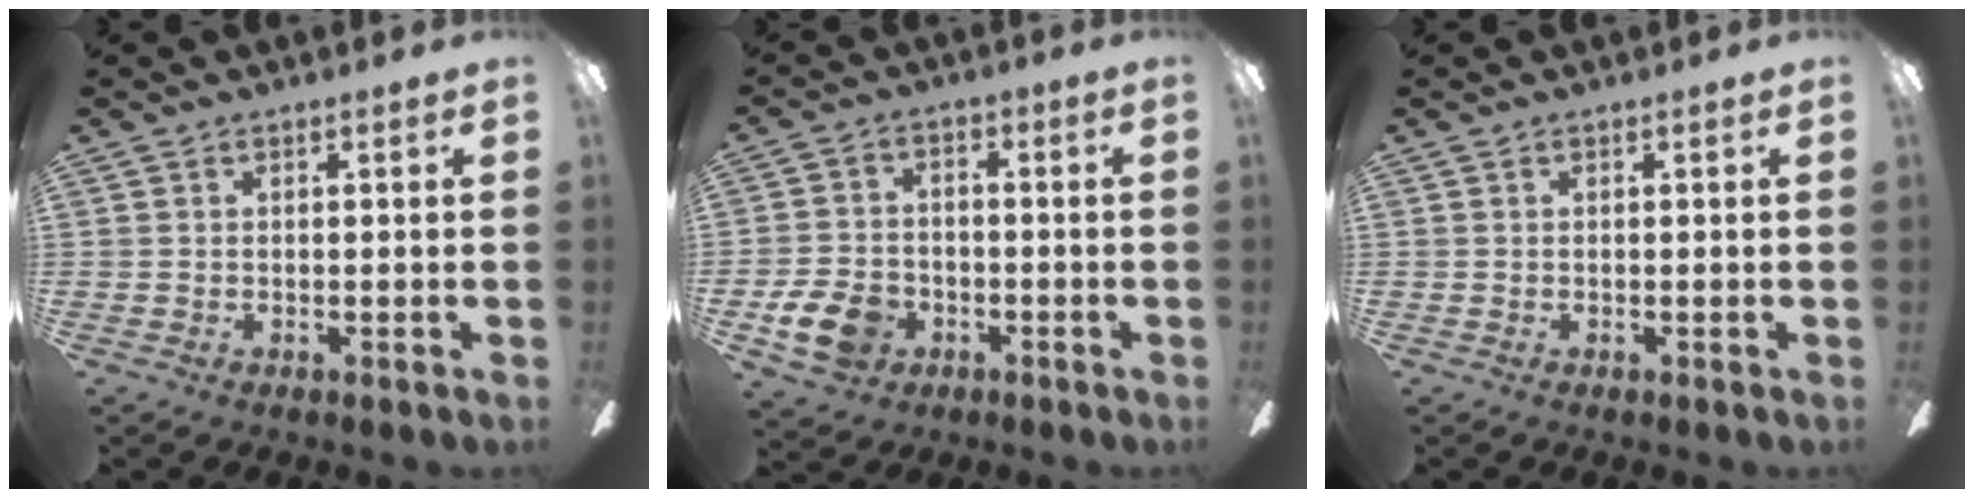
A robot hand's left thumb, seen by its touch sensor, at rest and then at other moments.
{"total": 9.6, "force": [-4.2, 7.0, 5.0], "torque": [-0.115, 0.024, -0.078]}
{"total": 0.0}